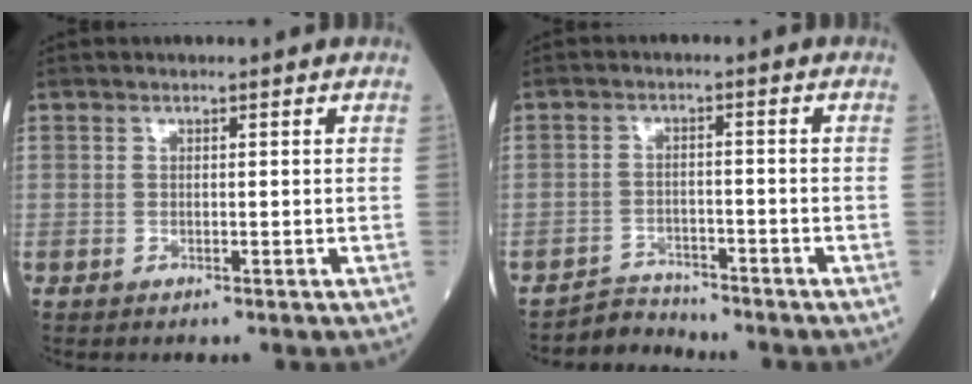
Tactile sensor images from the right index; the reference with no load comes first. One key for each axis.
{"total": 3.5, "fx": -3.2, "fy": 0.3, "fz": -1.4, "tx": 0.029, "ty": -0.004, "tz": -0.054}